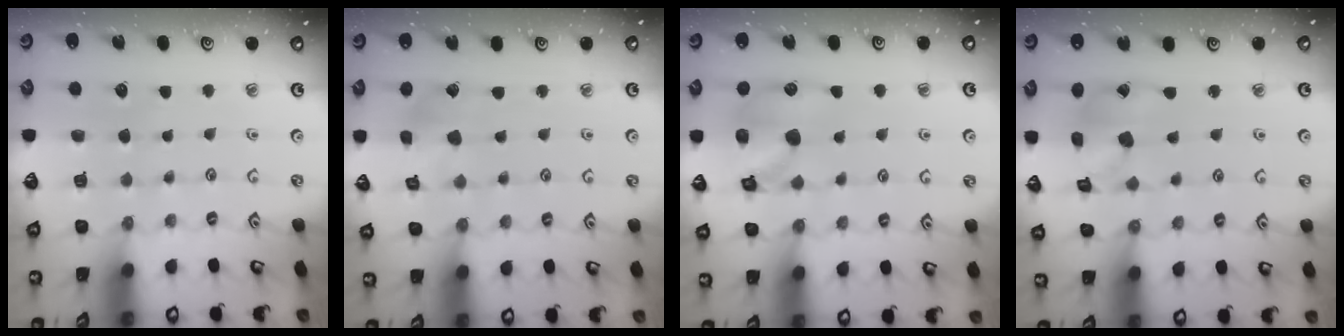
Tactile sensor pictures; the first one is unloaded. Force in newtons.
{"total": 2.8, "press": 2.8, "slide": 0.3}
{"total": 11.7, "press": 11.5, "slide": 1.7}
{"total": 9.3, "press": 9.3, "slide": 1.0}